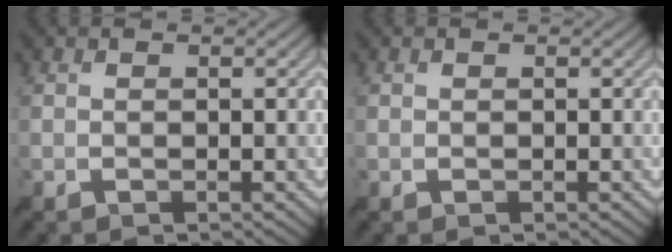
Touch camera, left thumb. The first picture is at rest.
{"total": 0.0}